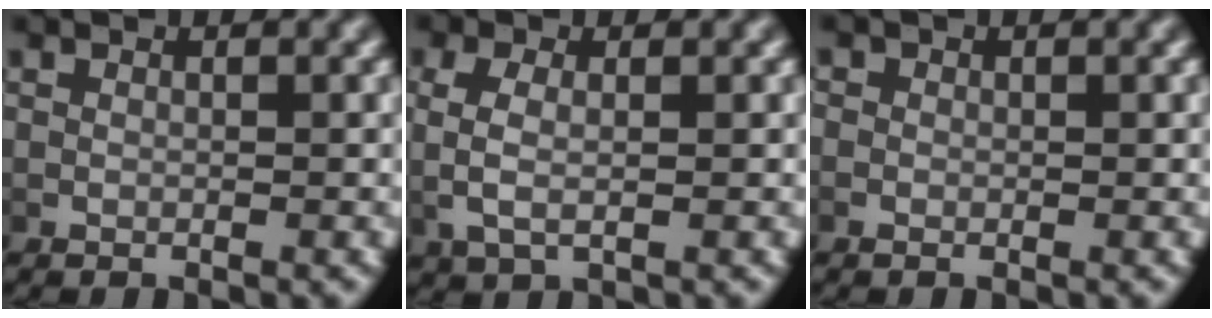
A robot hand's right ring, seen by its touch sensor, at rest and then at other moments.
{"total": 3.1, "force": [0.5, 1.6, 2.6], "torque": [-0.063, -0.004, 0.016]}
{"total": 1.1, "force": [-0.2, 1.0, 0.3], "torque": [-0.010, -0.002, -0.007]}